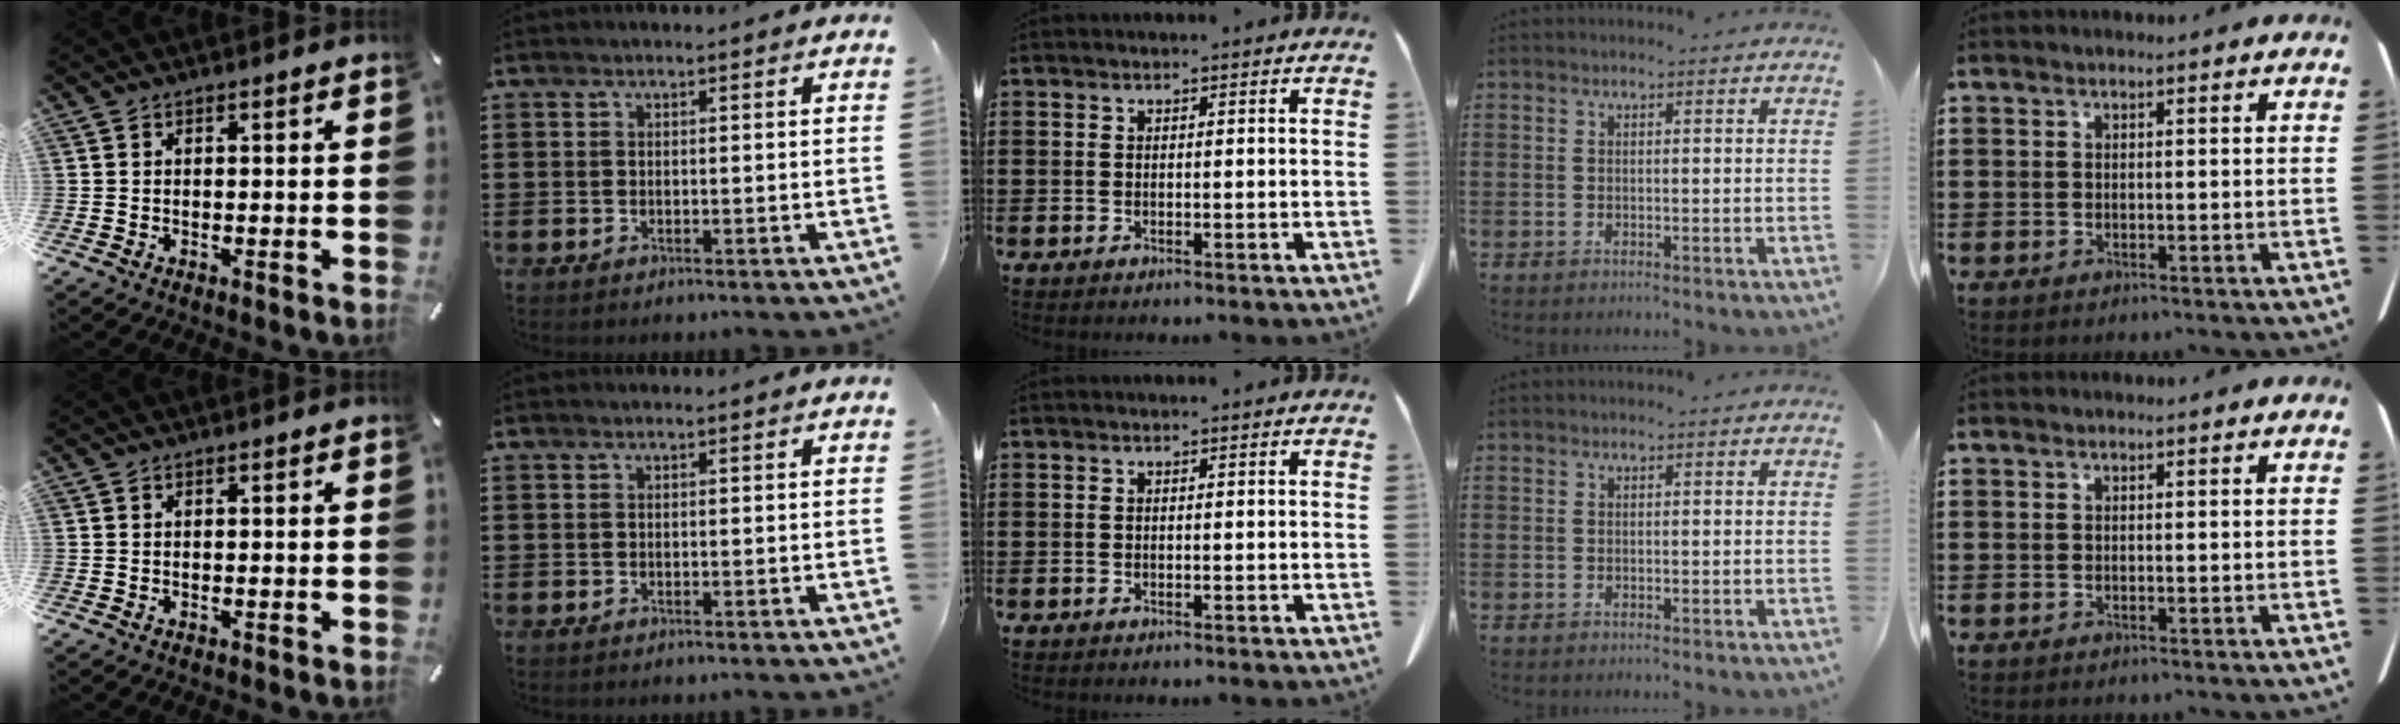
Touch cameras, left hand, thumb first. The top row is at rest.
{}